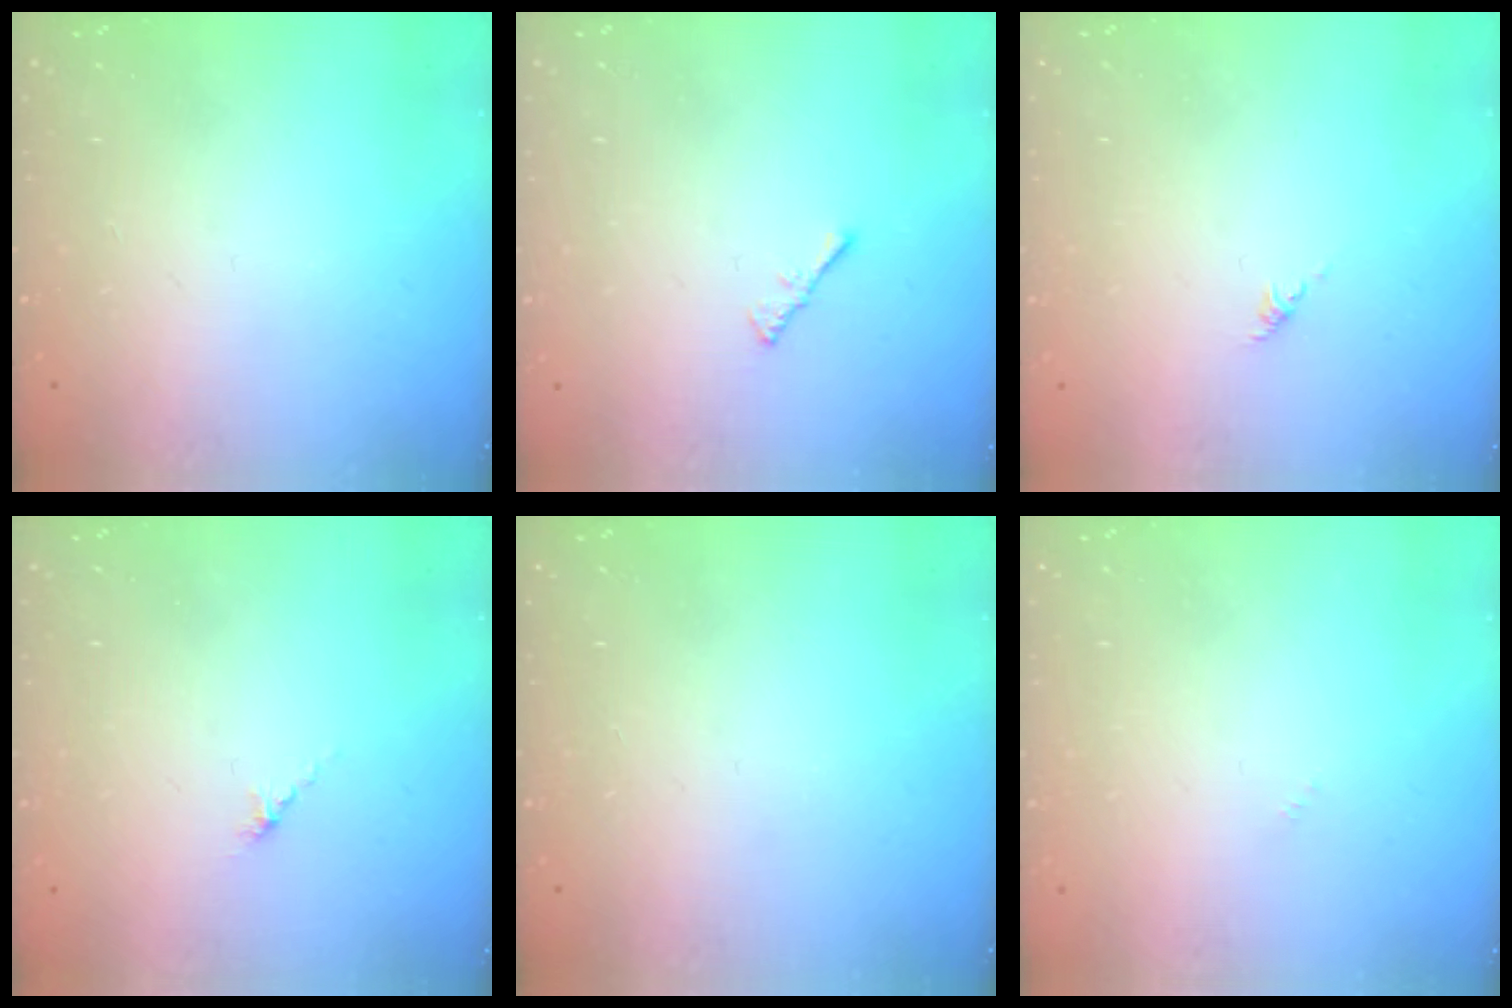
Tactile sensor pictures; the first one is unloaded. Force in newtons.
{"total": 1.5, "press": 1.4, "slide": 0.4}
{"total": 0.6, "press": 0.4, "slide": 0.4}
{"total": 2.7, "press": 2.7, "slide": 0.7}
{"total": 0.0}
{"total": 0.0}